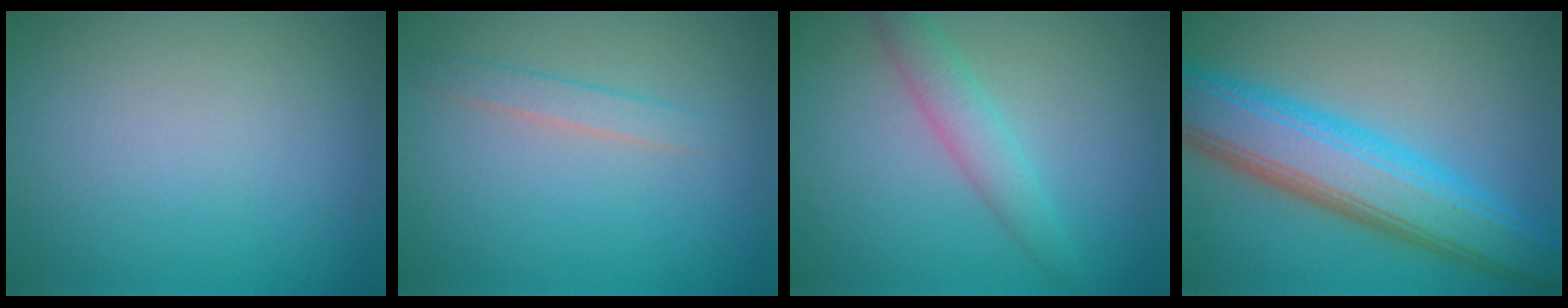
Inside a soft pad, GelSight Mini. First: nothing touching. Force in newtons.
{"total": 1.3, "press": 1.3, "slide": 0.1}
{"total": 2.6, "press": 2.6, "slide": 0.0}
{"total": 8.9, "press": 8.9, "slide": 0.0}